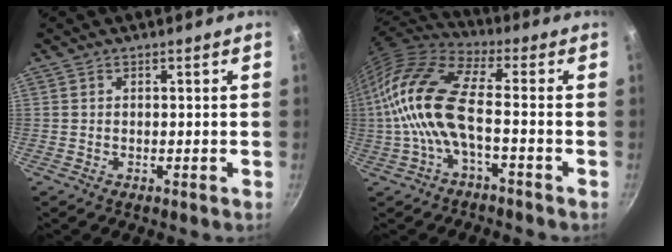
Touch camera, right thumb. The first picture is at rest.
{"total": 15.8, "force": [-2.2, 6.6, 14.2], "torque": [-0.297, 0.031, -0.058]}